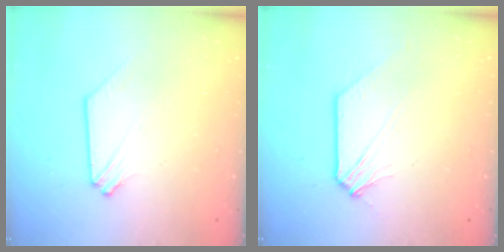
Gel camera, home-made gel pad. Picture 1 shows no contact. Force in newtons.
{"total": 1.0, "press": 1.0, "slide": 0.1}